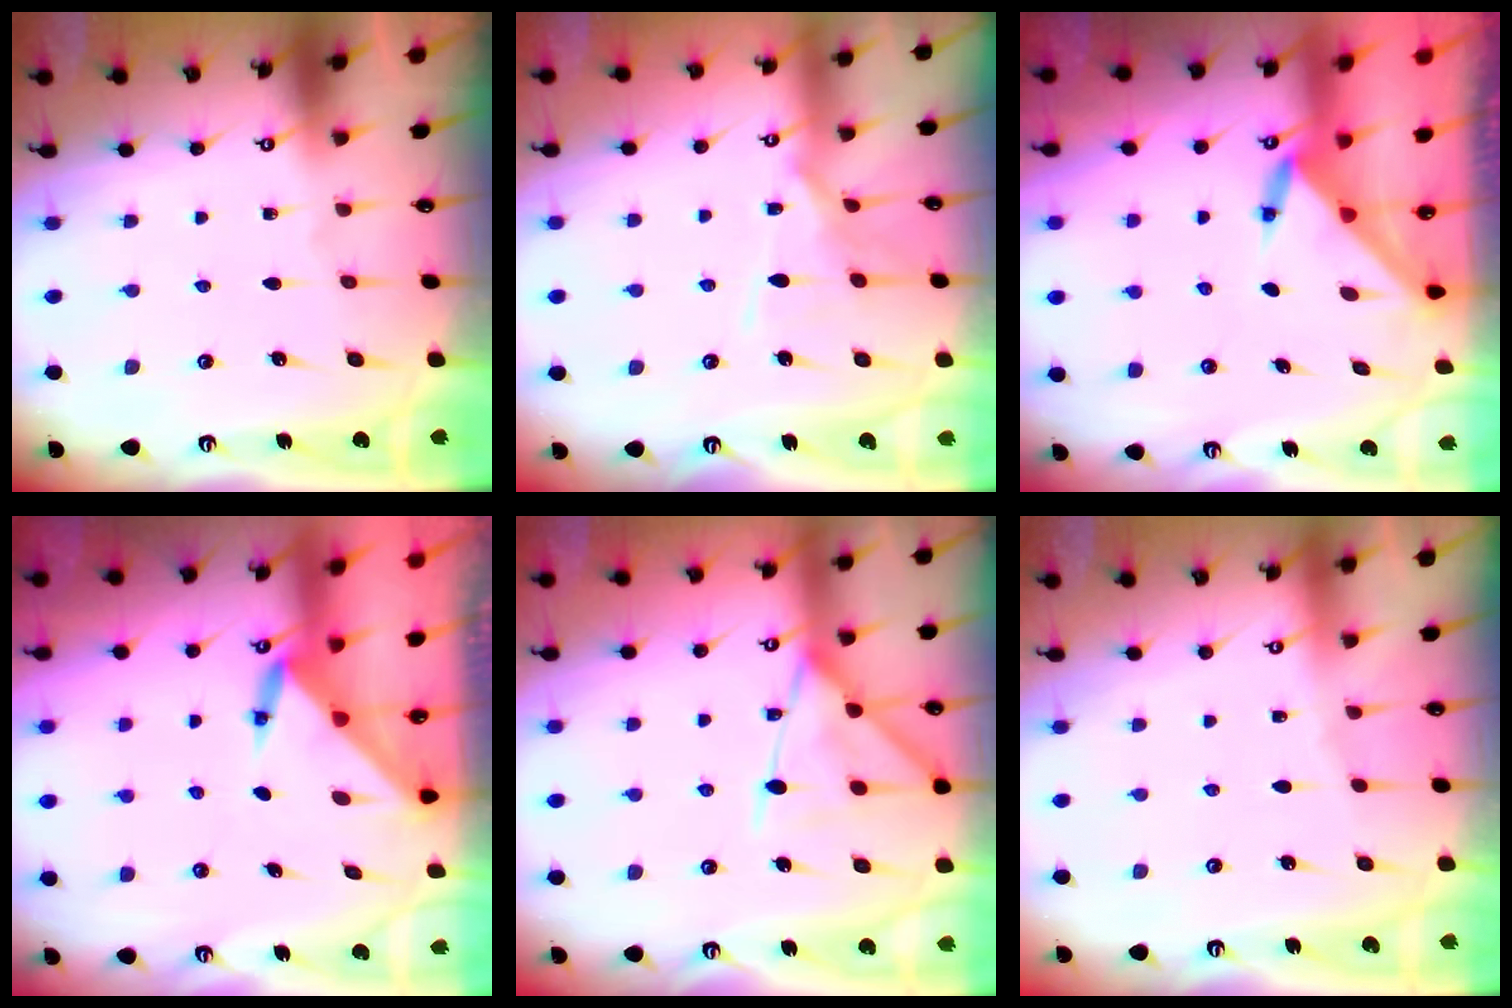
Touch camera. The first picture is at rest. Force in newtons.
{"total": 10.3, "press": 10.3, "slide": 0.9}
{"total": 3.6, "press": 3.6, "slide": 0.3}
{"total": 3.7, "press": 3.7, "slide": 0.3}
{"total": 14.8, "press": 14.8, "slide": 1.3}
{"total": 2.4, "press": 2.4, "slide": 0.4}